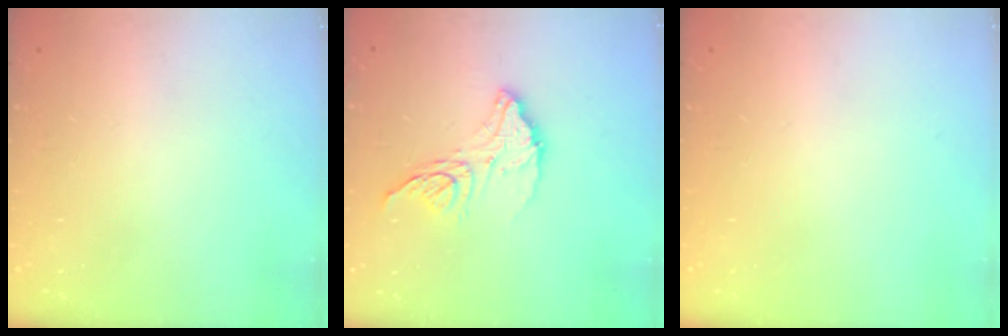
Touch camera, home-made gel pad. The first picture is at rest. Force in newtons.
{"total": 12.3, "press": 12.2, "slide": 1.2}
{"total": 0.0}